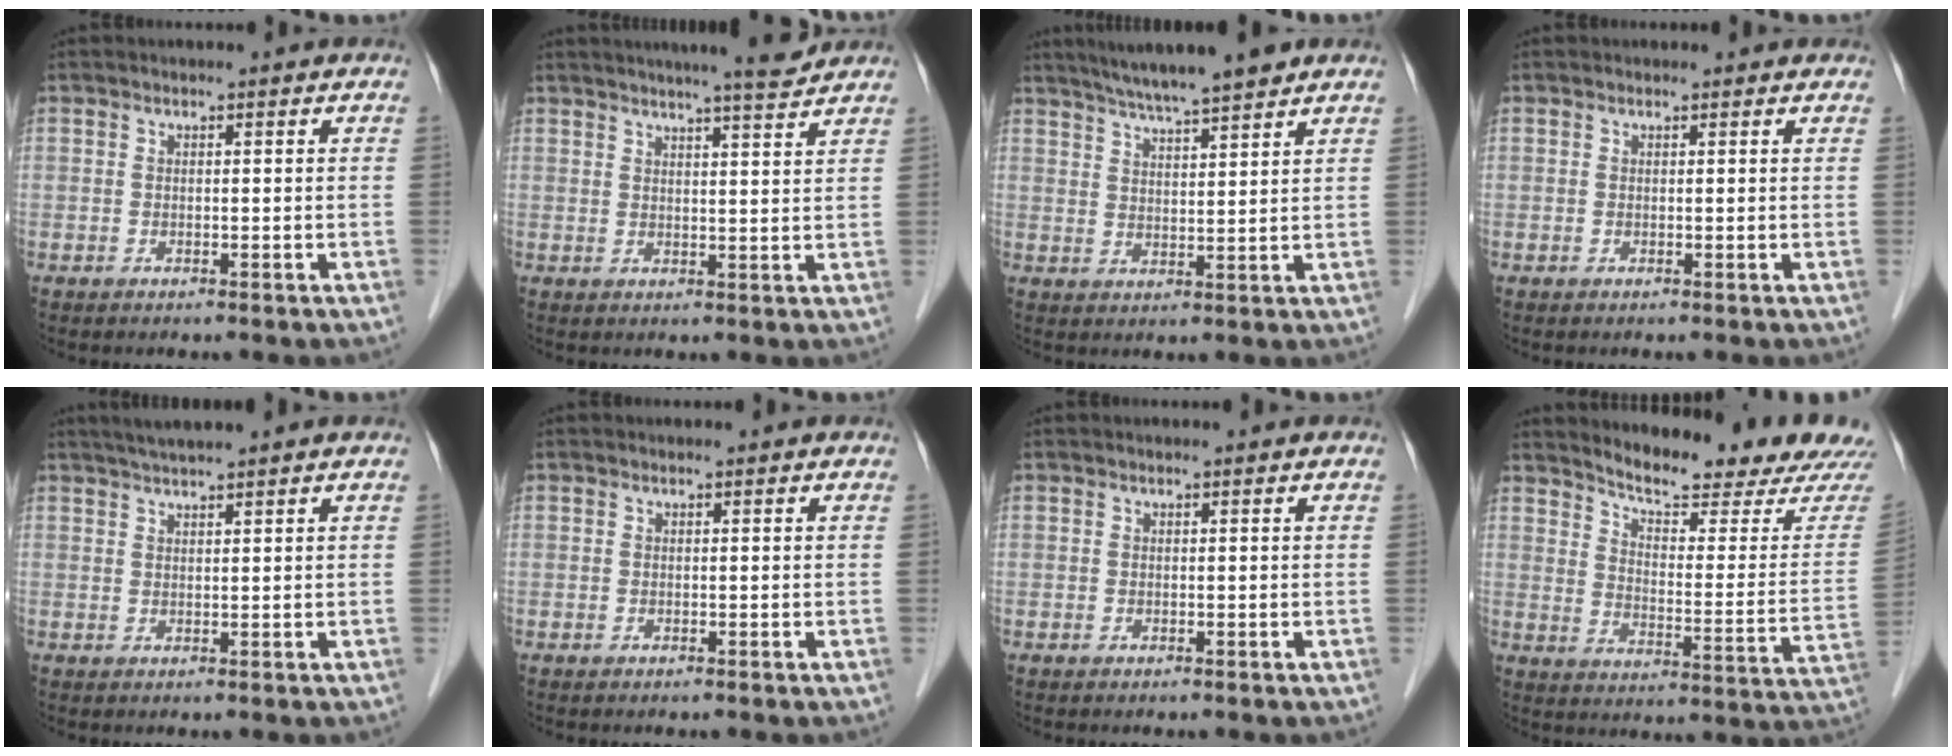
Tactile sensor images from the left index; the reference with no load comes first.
{"total": 8.0, "force": [7.1, -0.4, 3.6], "torque": [-0.058, 0.003, 0.090]}
{"total": 10.0, "force": [8.5, 0.1, 5.3], "torque": [-0.088, 0.019, 0.127]}
{"total": 1.3, "force": [1.2, 0.4, 0.2], "torque": [-0.012, 0.006, 0.010]}
{"total": 4.4, "force": [3.7, -0.3, 2.3], "torque": [-0.037, 0.026, 0.066]}
{"total": 0.0}
{"total": 0.0}
{"total": 17.6, "force": [16.7, 0.1, 5.5], "torque": [-0.087, -0.084, 0.215]}